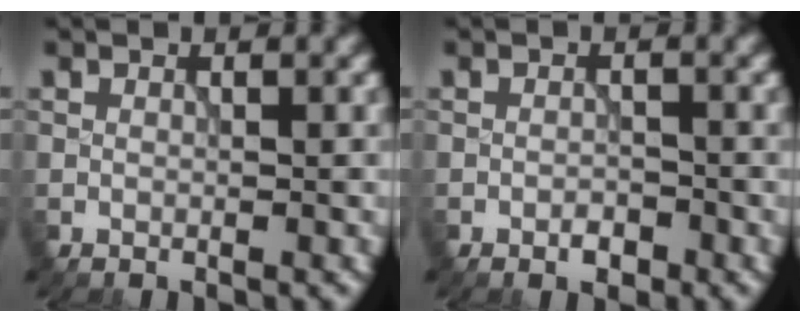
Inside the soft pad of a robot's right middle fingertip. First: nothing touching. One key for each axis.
{"total": 1.4, "fx": -0.9, "fy": 0.6, "fz": 0.8, "tx": -0.013, "ty": 0.001, "tz": -0.017}